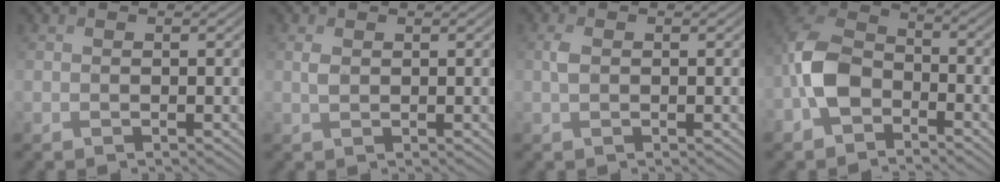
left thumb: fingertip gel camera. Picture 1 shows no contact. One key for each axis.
{"total": 1.2, "fx": 0.9, "fy": 0.3, "fz": 0.7, "tx": -0.018, "ty": 0.007, "tz": 0.020}
{"total": 1.1, "fx": 0.6, "fy": 0.4, "fz": 0.8, "tx": -0.021, "ty": 0.008, "tz": 0.010}
{"total": 7.9, "fx": -3.2, "fy": 5.1, "fz": 5.1, "tx": -0.116, "ty": 0.010, "tz": -0.081}